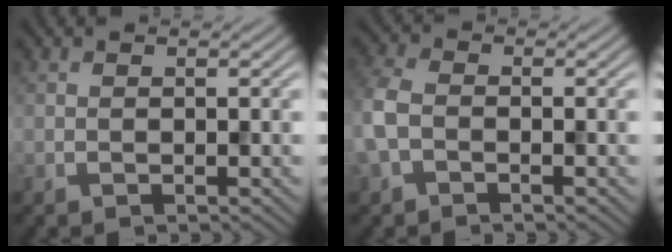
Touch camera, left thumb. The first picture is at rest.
{"total": 4.6, "force": [-1.4, 3.2, 3.0], "torque": [-0.087, -0.001, -0.038]}